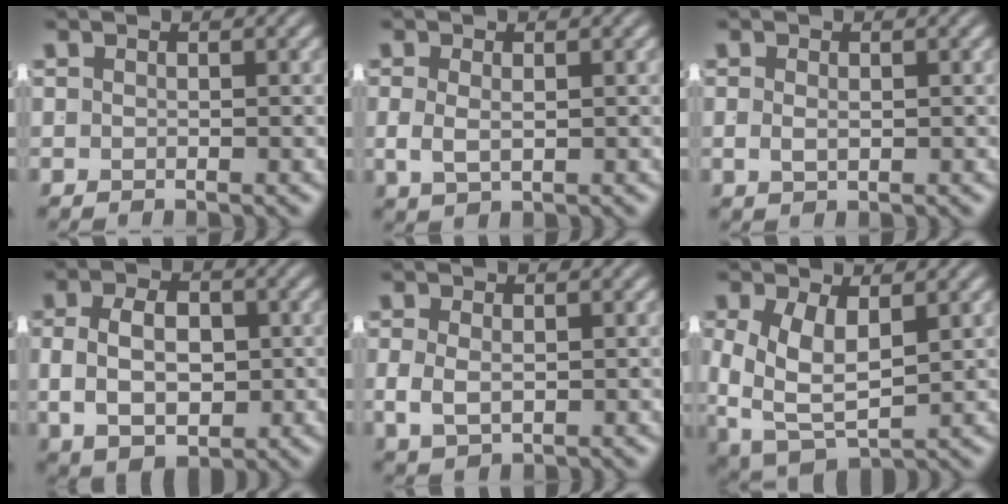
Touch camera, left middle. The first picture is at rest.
{"total": 1.7, "force": [0.2, 1.0, 1.4], "torque": [-0.033, -0.005, 0.013]}
{"total": 0.7, "force": [0.1, 0.3, 0.7], "torque": [-0.012, -0.002, 0.008]}
{"total": 7.4, "force": [-0.4, 5.2, 5.3], "torque": [-0.081, -0.005, 0.000]}
{"total": 2.4, "force": [-0.1, 1.6, 1.7], "torque": [-0.041, -0.007, 0.010]}
{"total": 7.7, "force": [-1.3, 6.1, 4.5], "torque": [-0.110, -0.046, 0.000]}